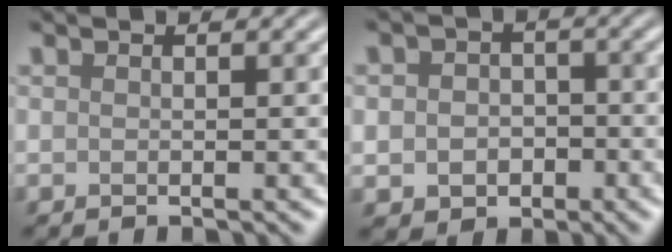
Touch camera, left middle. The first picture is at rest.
{"total": 3.7, "force": [-0.8, 3.1, 1.9], "torque": [-0.018, -0.008, -0.016]}